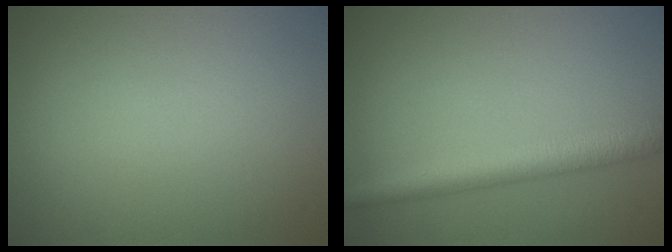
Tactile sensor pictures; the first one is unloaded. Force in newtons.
{"total": 3.9, "press": 3.9, "slide": 0.1}